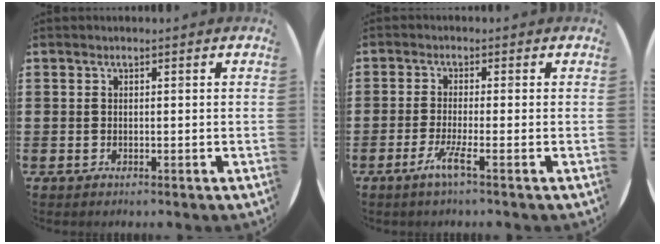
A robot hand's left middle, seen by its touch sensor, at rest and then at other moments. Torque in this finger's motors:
{"motor_torque": [0.07, 0.30, 0.39, 0.14]}